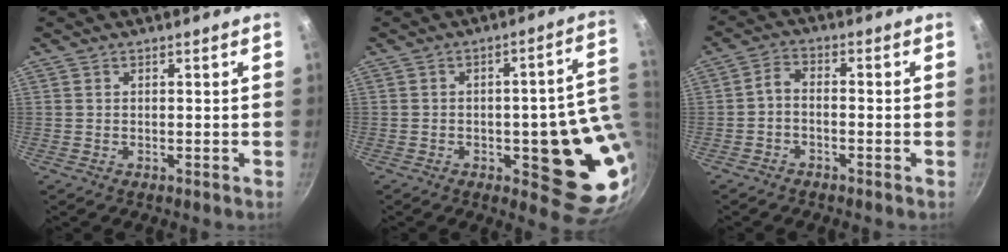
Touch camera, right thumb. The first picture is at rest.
{"total": 17.1, "force": [-1.2, 6.3, 15.8], "torque": [-0.135, -0.009, -0.015]}
{"total": 3.2, "force": [-1.7, 1.6, 2.1], "torque": [-0.047, 0.024, -0.039]}